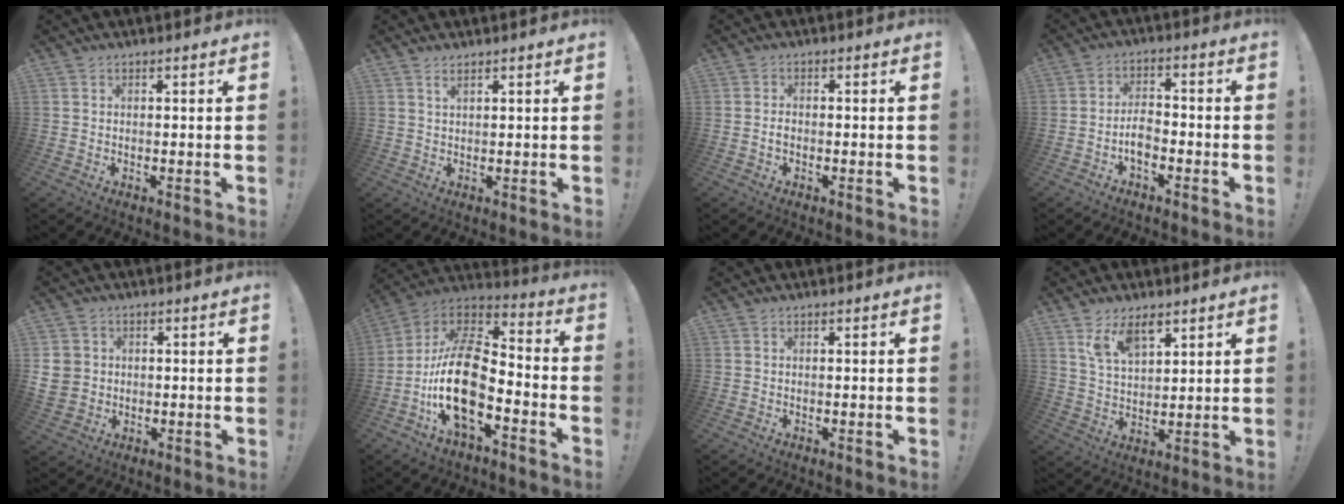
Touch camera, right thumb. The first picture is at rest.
{"total": 1.6, "force": [1.1, 0.2, 1.2], "torque": [-0.025, -0.002, 0.020]}
{"total": 1.4, "force": [-0.6, 0.9, 0.9], "torque": [-0.022, 0.008, -0.009]}
{"total": 5.4, "force": [-2.6, 2.9, 3.7], "torque": [-0.065, 0.009, -0.046]}
{"total": 6.4, "force": [1.0, 6.0, 2.1], "torque": [-0.051, -0.002, 0.019]}
{"total": 20.3, "force": [-6.0, 10.1, 16.6], "torque": [-0.336, 0.029, -0.099]}
{"total": 0.0}
{"total": 8.4, "force": [6.0, 3.7, 4.5], "torque": [-0.081, -0.028, 0.111]}